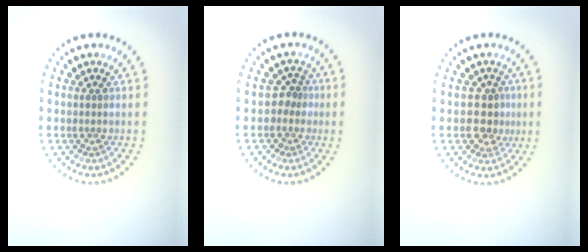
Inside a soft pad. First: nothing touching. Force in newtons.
{"total": 2.0, "press": 1.5, "slide": 1.4}
{"total": 2.9, "press": 2.7, "slide": 1.1}